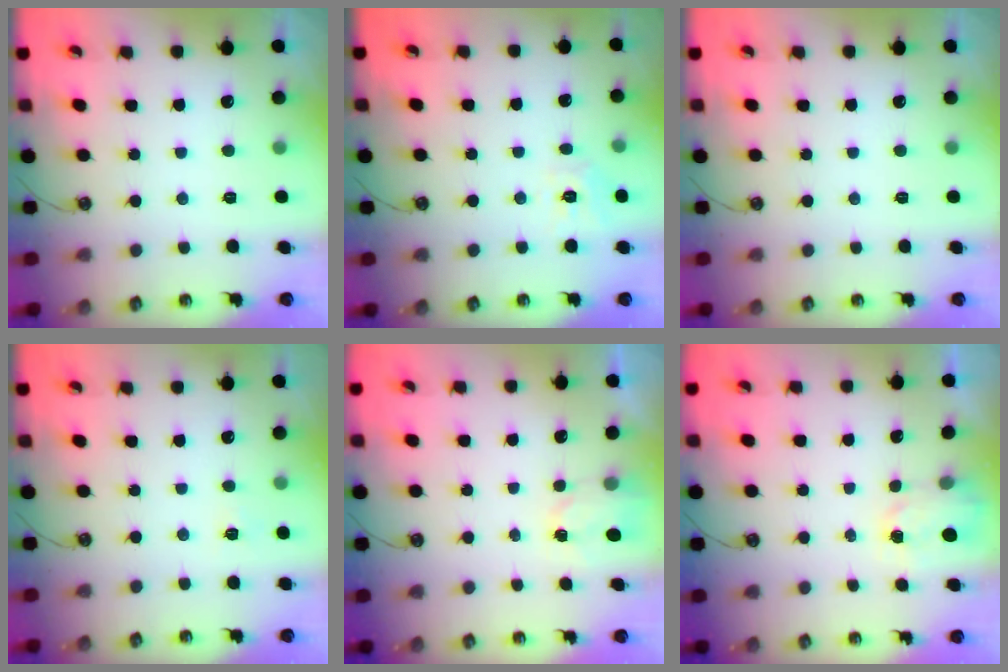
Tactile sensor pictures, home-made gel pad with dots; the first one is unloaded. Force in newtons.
{"total": 8.5, "press": 8.5, "slide": 0.8}
{"total": 0.0}
{"total": 3.9, "press": 3.9, "slide": 0.4}
{"total": 2.4, "press": 2.4, "slide": 0.3}
{"total": 1.5, "press": 1.5, "slide": 0.2}